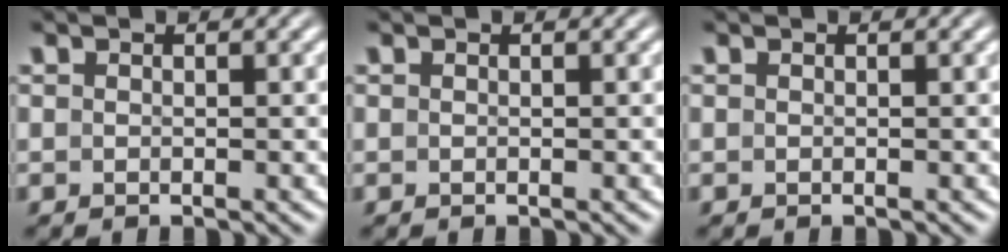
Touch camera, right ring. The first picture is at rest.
{"total": 0.0}
{"total": 0.0}